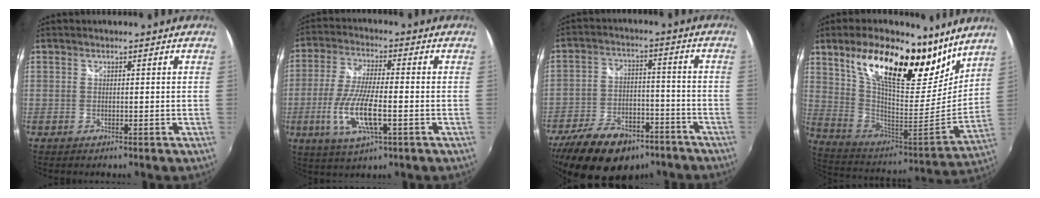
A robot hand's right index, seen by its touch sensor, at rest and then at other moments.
{"total": 11.7, "force": [-3.4, 3.1, 10.8], "torque": [-0.223, -0.013, -0.065]}
{"total": 19.9, "force": [-13.4, 10.8, 9.9], "torque": [-0.214, -0.001, -0.199]}
{"total": 25.7, "force": [16.2, 10.7, 16.8], "torque": [-0.303, 0.012, 0.291]}